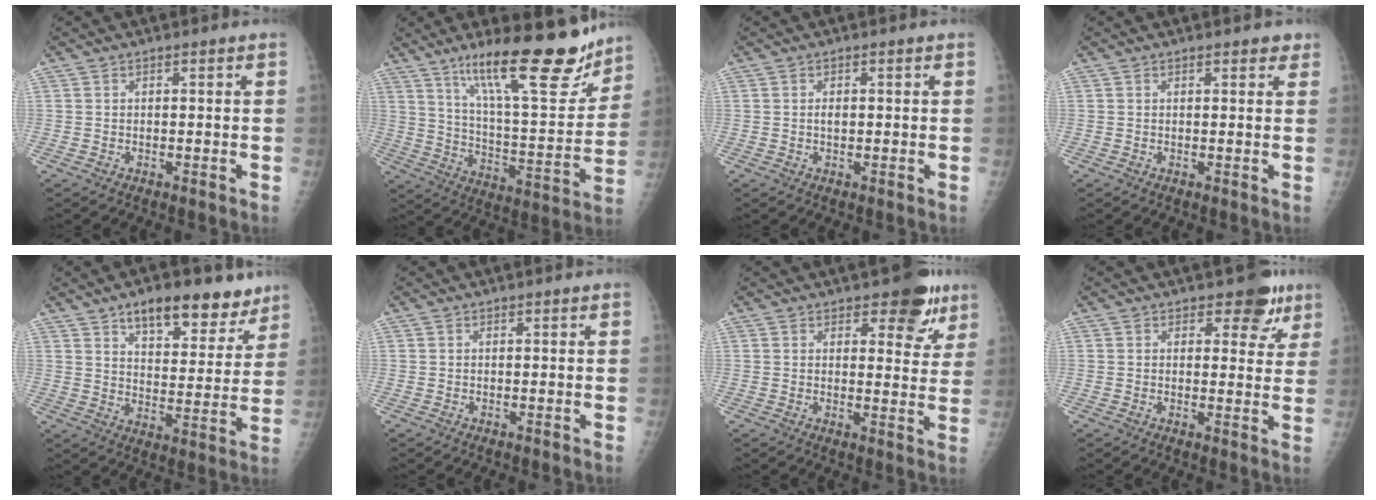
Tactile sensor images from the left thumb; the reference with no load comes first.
{"total": 22.8, "force": [15.6, 5.6, 15.7], "torque": [-0.213, -0.080, 0.255]}
{"total": 1.3, "force": [0.1, 0.8, 1.1], "torque": [-0.017, 0.001, 0.001]}
{"total": 1.7, "force": [1.2, 0.8, 0.9], "torque": [0.002, -0.003, 0.010]}
{"total": 14.9, "force": [10.1, 6.8, 8.6], "torque": [-0.068, -0.051, 0.149]}
{"total": 0.0}
{"total": 8.4, "force": [5.4, 4.0, 5.0], "torque": [-0.023, -0.026, 0.067]}
{"total": 6.1, "force": [3.9, 3.5, 3.0], "torque": [0.003, -0.018, 0.046]}